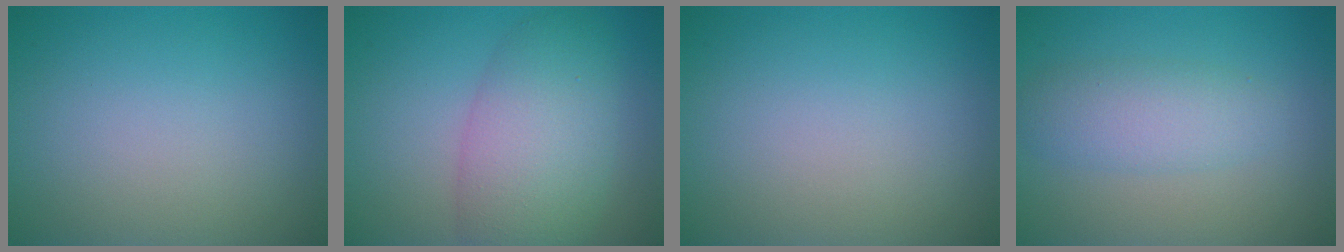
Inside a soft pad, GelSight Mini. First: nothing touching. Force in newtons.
{"total": 6.7, "press": 6.7, "slide": 0.2}
{"total": 0.0}
{"total": 3.0, "press": 3.0, "slide": 0.1}